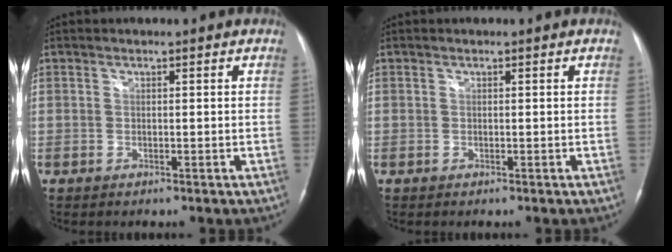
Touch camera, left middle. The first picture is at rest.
{"total": 0.0}